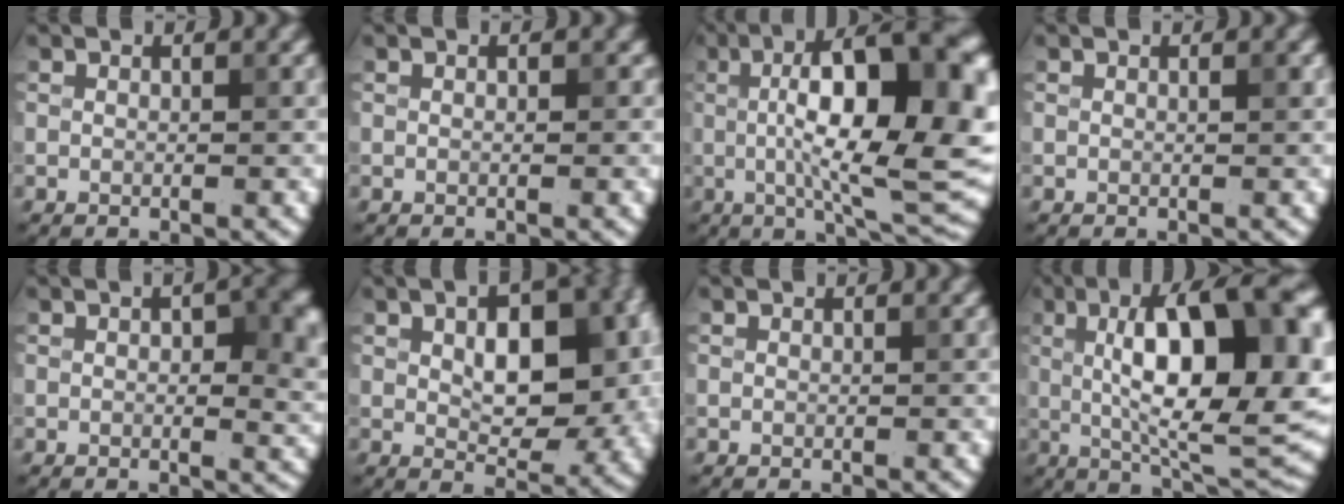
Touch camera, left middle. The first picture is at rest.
{"total": 0.7, "force": [0.2, 0.5, 0.5], "torque": [-0.004, 0.001, 0.003]}
{"total": 15.2, "force": [1.3, 4.6, 14.4], "torque": [-0.202, 0.018, 0.017]}
{"total": 0.6, "force": [0.2, 0.2, 0.6], "torque": [-0.008, 0.001, 0.006]}
{"total": 6.8, "force": [1.3, 3.7, 5.5], "torque": [-0.047, 0.002, 0.021]}
{"total": 9.6, "force": [1.6, 5.1, 8.0], "torque": [-0.123, 0.005, 0.030]}
{"total": 0.0}
{"total": 14.0, "force": [2.2, 4.5, 13.0], "torque": [-0.178, 0.013, 0.029]}